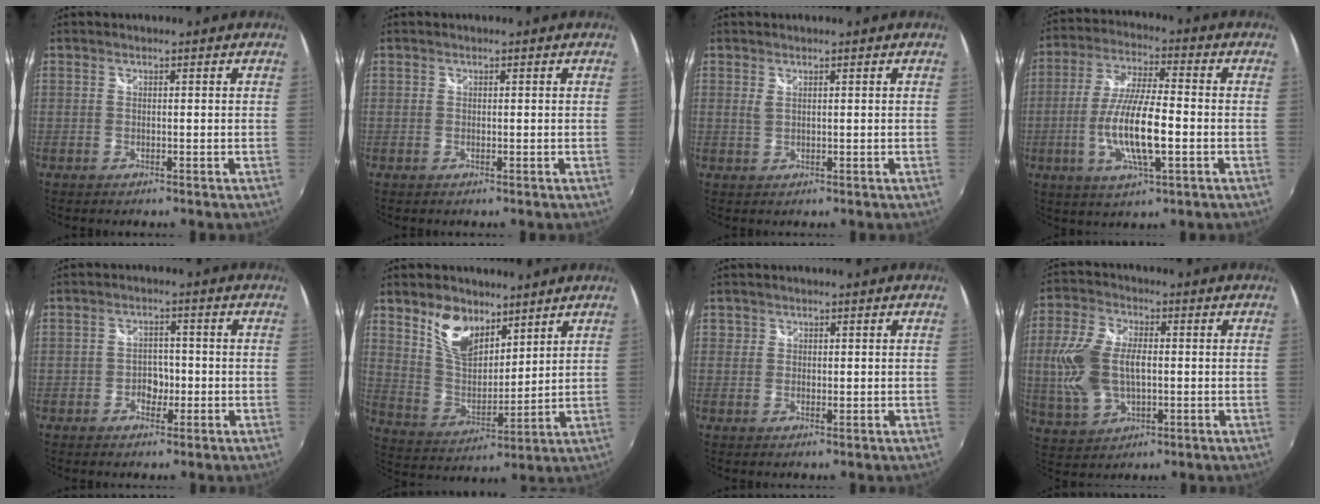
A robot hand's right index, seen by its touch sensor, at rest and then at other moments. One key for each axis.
{"total": 0.0}
{"total": 1.2, "fx": 0.7, "fy": 0.4, "fz": 0.9, "tx": -0.017, "ty": 0.000, "tz": 0.012}
{"total": 13.4, "fx": -3.2, "fy": 3.0, "fz": 12.6, "tx": -0.252, "ty": -0.007, "tz": -0.060}
{"total": 3.5, "fx": -1.3, "fy": 2.7, "fz": 1.9, "tx": -0.031, "ty": 0.006, "tz": -0.020}
{"total": 11.6, "fx": 7.5, "fy": 6.2, "fz": 6.3, "tx": -0.117, "ty": 0.006, "tz": 0.147}
{"total": 1.2, "fx": 0.3, "fy": 1.1, "fz": 0.4, "tx": -0.006, "ty": 0.000, "tz": 0.001}
{"total": 13.4, "fx": -0.2, "fy": 8.0, "fz": 10.7, "tx": -0.232, "ty": 0.007, "tz": 0.004}